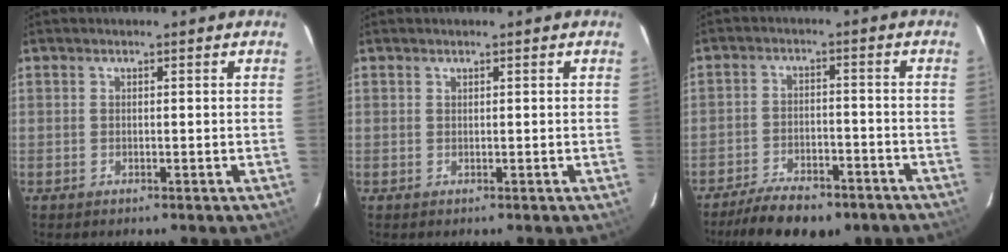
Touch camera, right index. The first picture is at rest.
{"total": 0.0}
{"total": 14.0, "force": [-10.9, 5.2, 7.0], "torque": [-0.150, -0.014, -0.159]}